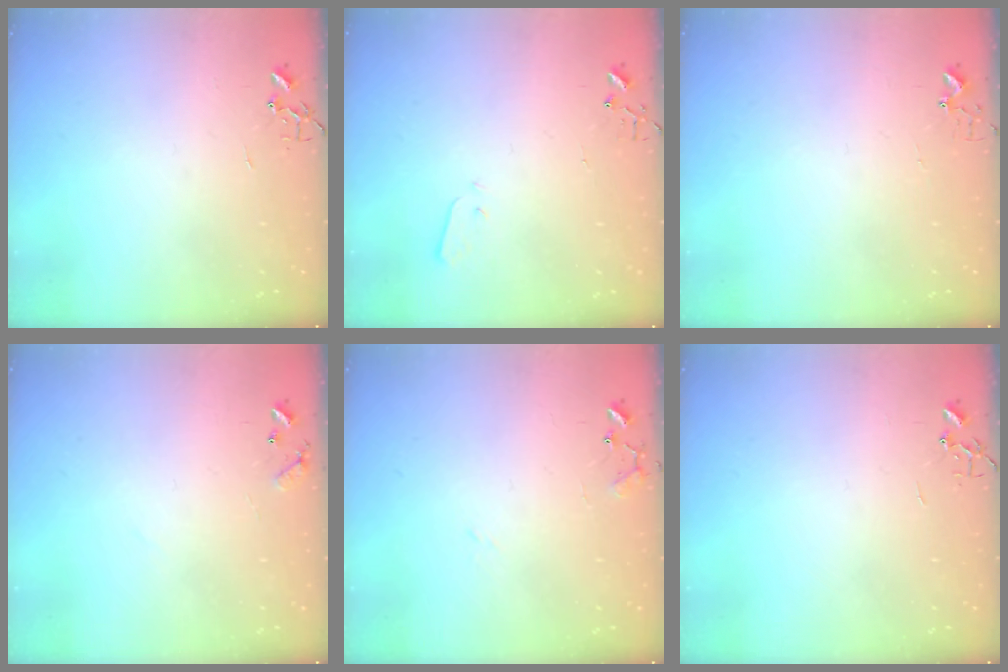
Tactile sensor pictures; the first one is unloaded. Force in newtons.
{"total": 1.9, "press": 1.9, "slide": 0.4}
{"total": 2.7, "press": 2.7, "slide": 0.3}
{"total": 7.2, "press": 7.2, "slide": 0.5}
{"total": 9.5, "press": 9.5, "slide": 0.7}
{"total": 0.0}